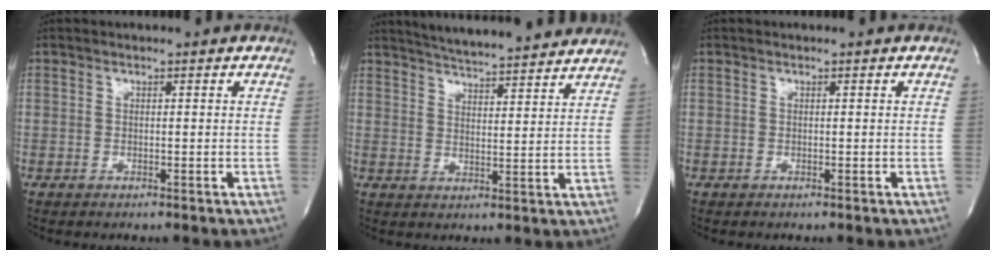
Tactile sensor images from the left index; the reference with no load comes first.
{"total": 15.3, "force": [14.1, 1.1, 5.8], "torque": [-0.097, 0.011, 0.194]}
{"total": 0.0}